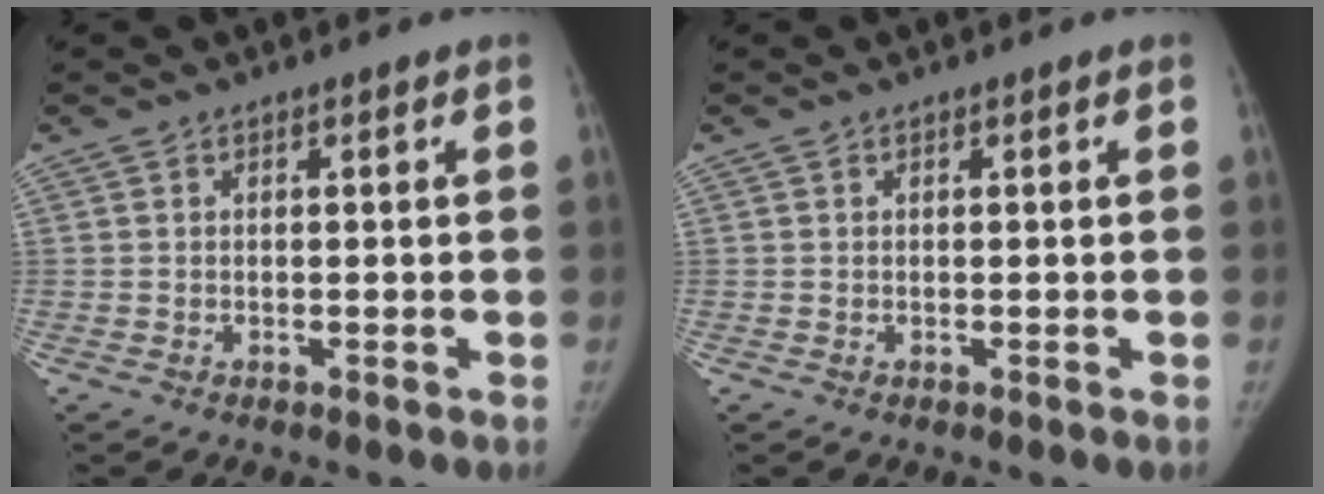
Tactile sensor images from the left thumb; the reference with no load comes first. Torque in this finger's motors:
{"motor_torque": [0.30, -0.20, -0.30, 0.18, 0.04]}